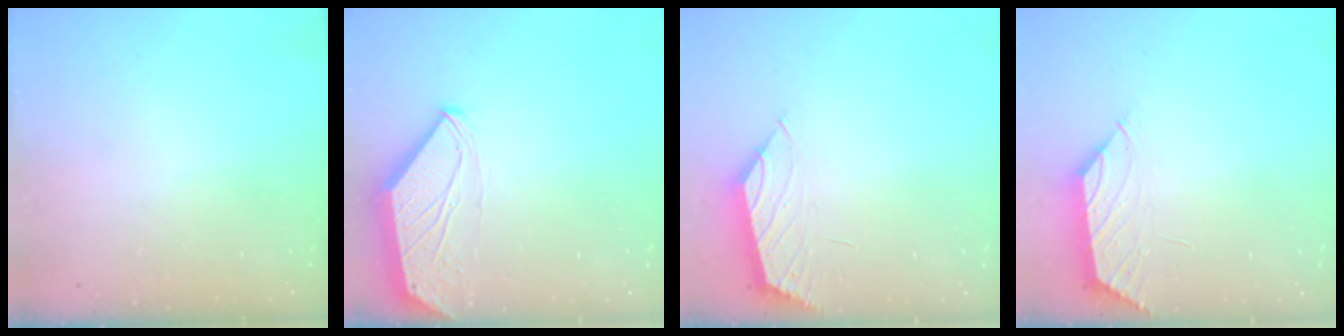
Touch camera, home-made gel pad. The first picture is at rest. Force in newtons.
{"total": 0.0}
{"total": 0.7, "press": 0.5, "slide": 0.5}
{"total": 1.1, "press": 1.0, "slide": 0.5}